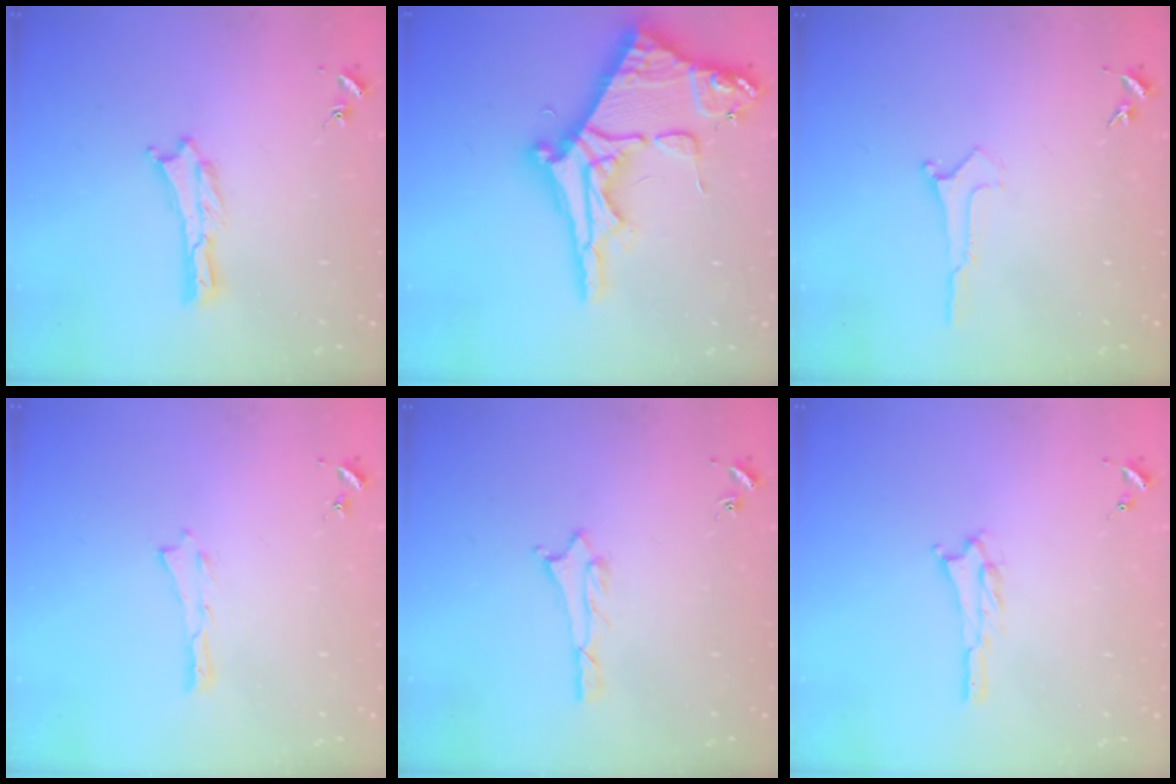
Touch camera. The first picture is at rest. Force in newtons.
{"total": 11.6, "press": 11.6, "slide": 1.3}
{"total": 0.0}
{"total": 0.0}
{"total": 1.1, "press": 1.1, "slide": 0.1}
{"total": 1.2, "press": 1.2, "slide": 0.2}